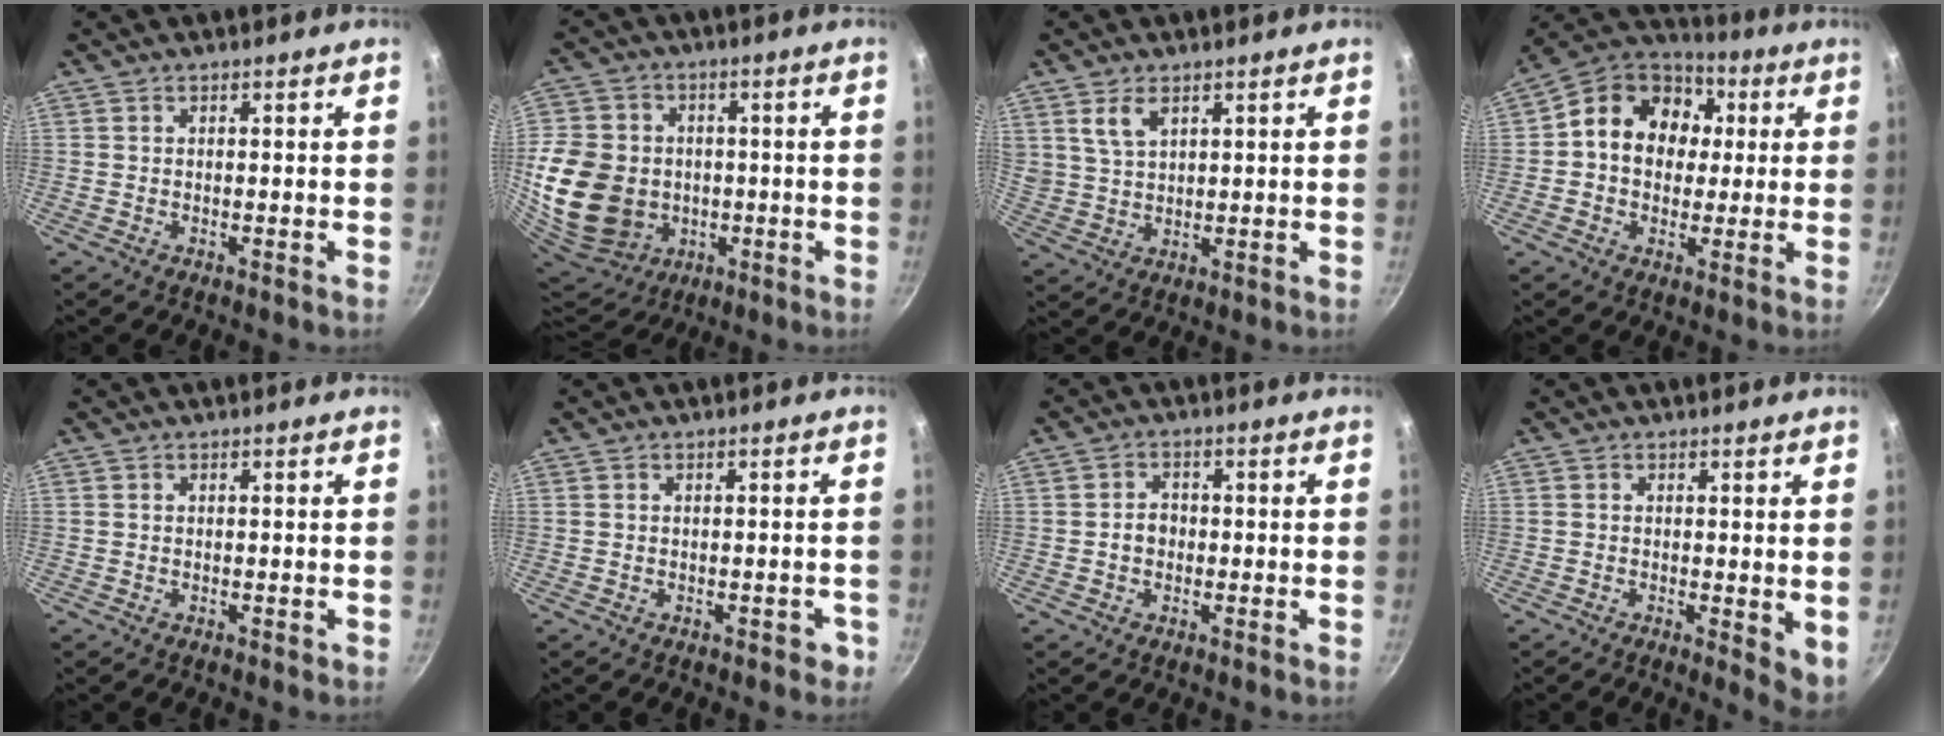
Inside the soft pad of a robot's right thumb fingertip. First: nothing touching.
{"total": 21.2, "force": [-1.9, 17.6, 11.6], "torque": [-0.239, 0.013, -0.014]}
{"total": 5.5, "force": [2.9, 3.1, 3.4], "torque": [-0.056, -0.011, 0.064]}
{"total": 15.6, "force": [2.4, 12.6, 8.8], "torque": [-0.111, 0.025, 0.021]}
{"total": 0.0}
{"total": 2.0, "force": [-0.8, 1.4, 1.2], "torque": [0.005, 0.020, 0.000]}
{"total": 3.2, "force": [-0.4, 2.6, 1.8], "torque": [-0.012, 0.013, -0.007]}
{"total": 4.7, "force": [-0.1, 1.7, 4.4], "torque": [-0.056, -0.012, 0.000]}